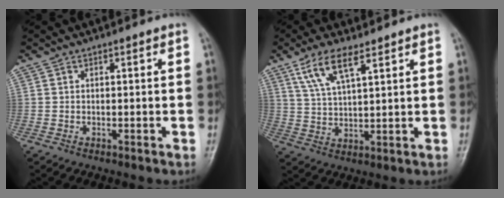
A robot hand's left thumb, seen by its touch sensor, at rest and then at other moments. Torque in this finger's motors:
{"motor_torque": [0.25, 0.26, 0.31, -0.21, 0.06]}